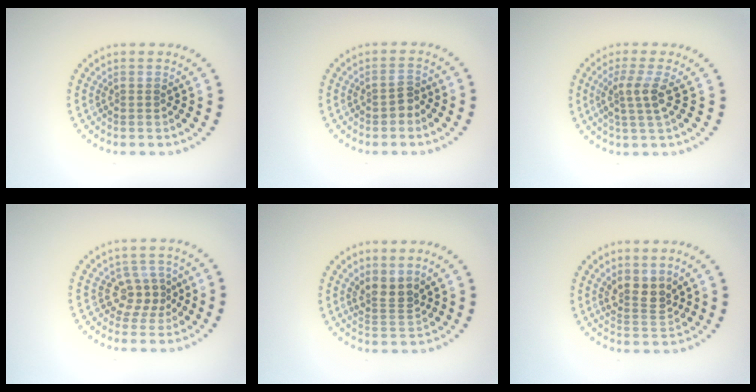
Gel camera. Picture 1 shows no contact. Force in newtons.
{"total": 1.2, "press": 1.1, "slide": 0.4}
{"total": 2.7, "press": 2.1, "slide": 1.8}
{"total": 2.3, "press": 1.8, "slide": 1.4}
{"total": 2.5, "press": 2.0, "slide": 1.6}
{"total": 2.6, "press": 2.3, "slide": 1.2}